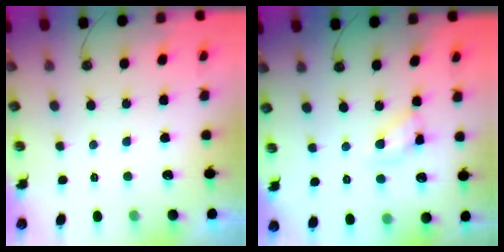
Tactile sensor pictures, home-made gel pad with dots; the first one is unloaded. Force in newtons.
{"total": 10.1, "press": 10.1, "slide": 0.3}